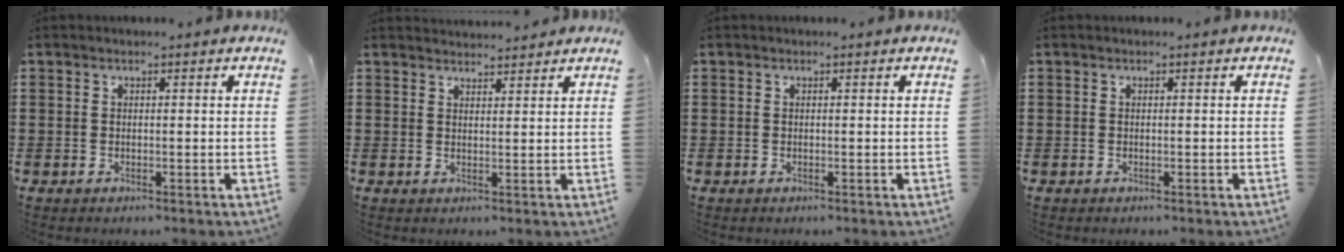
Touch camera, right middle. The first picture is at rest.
{"total": 2.2, "force": [2.2, 0.1, -0.1], "torque": [-0.004, 0.000, 0.043]}
{"total": 0.0}
{"total": 0.0}